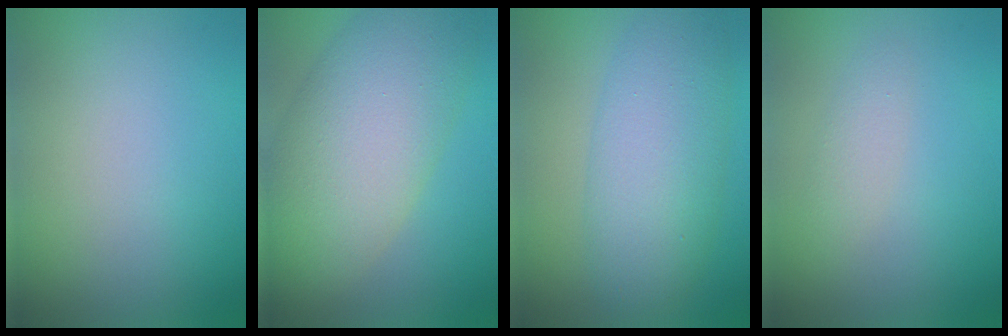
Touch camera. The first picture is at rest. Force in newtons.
{"total": 11.0, "press": 11.0, "slide": 0.5}
{"total": 6.6, "press": 6.6, "slide": 0.2}
{"total": 1.4, "press": 1.4, "slide": 0.1}